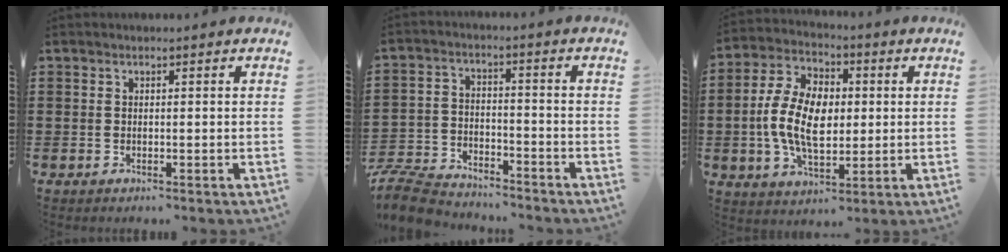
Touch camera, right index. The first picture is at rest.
{"total": 8.0, "force": [-7.7, 1.6, 1.5], "torque": [-0.045, 0.014, -0.155]}
{"total": 10.5, "force": [-0.4, 6.6, 8.2], "torque": [-0.188, 0.010, -0.011]}